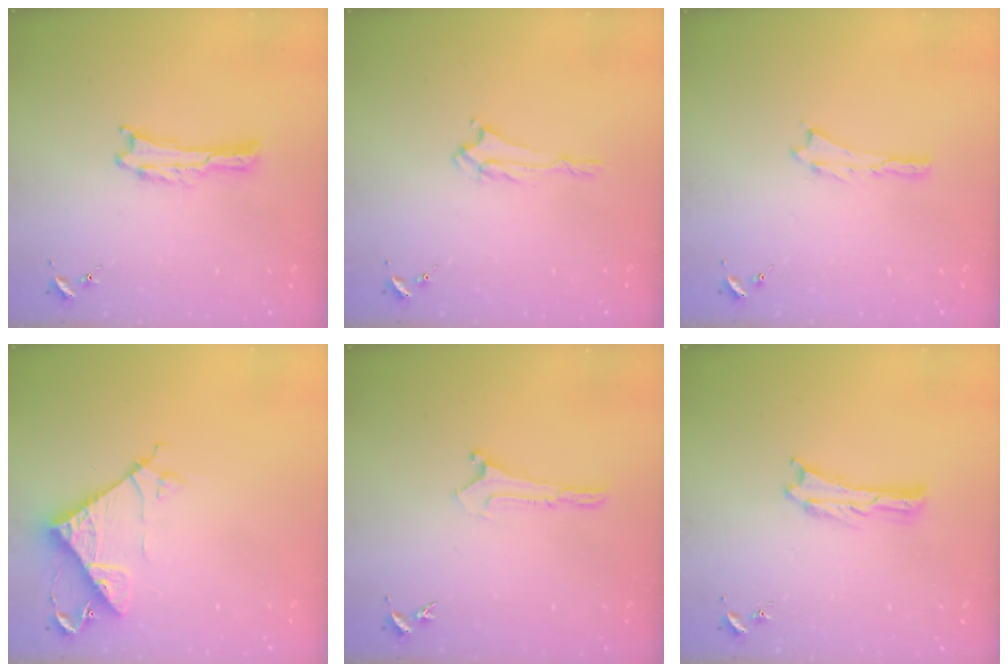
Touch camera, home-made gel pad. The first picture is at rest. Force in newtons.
{"total": 1.4, "press": 1.3, "slide": 0.2}
{"total": 0.0}
{"total": 7.7, "press": 7.7, "slide": 0.7}
{"total": 0.0}
{"total": 0.0}